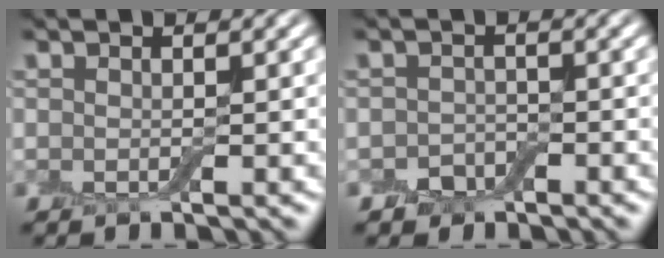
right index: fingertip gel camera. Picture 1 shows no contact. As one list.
[{"total": 1.8, "force": [-1.2, 1.2, 0.5], "torque": [-0.004, 0.003, -0.024]}]